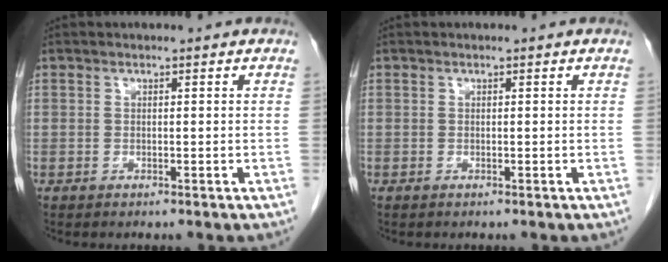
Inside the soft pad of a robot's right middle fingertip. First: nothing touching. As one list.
[{"total": 0.0}]